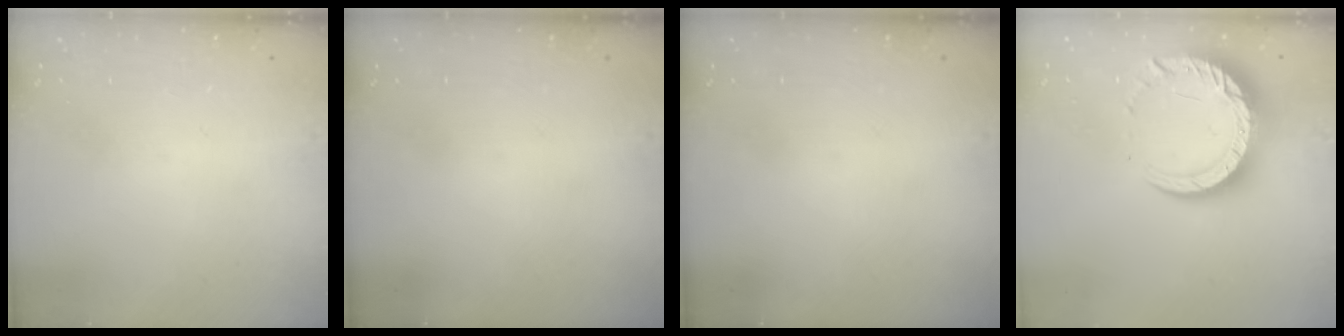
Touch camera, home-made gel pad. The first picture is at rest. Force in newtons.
{"total": 0.0}
{"total": 0.0}
{"total": 13.5, "press": 13.4, "slide": 1.5}